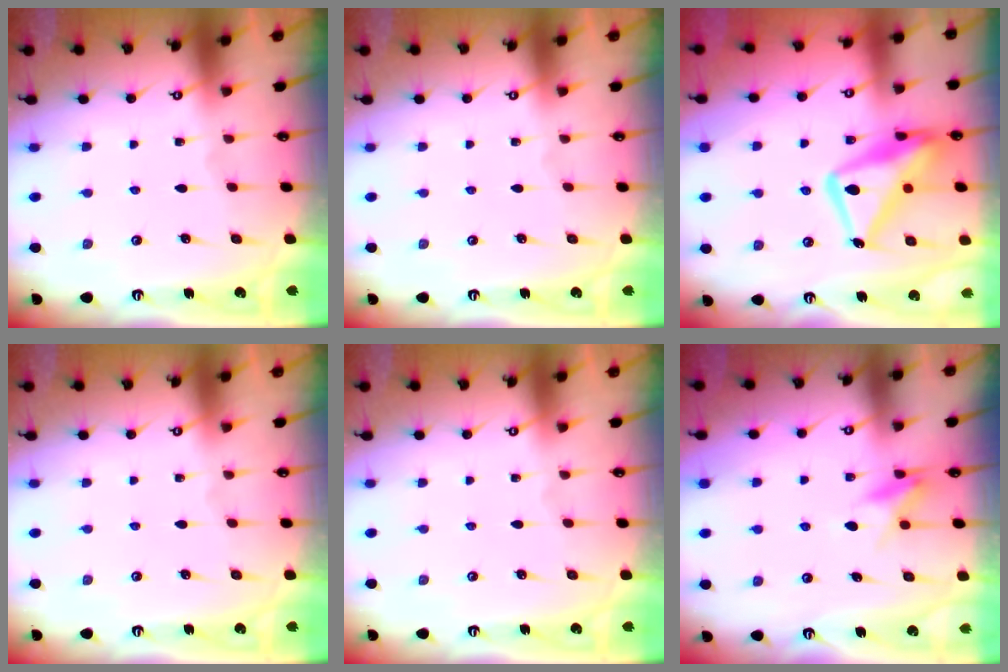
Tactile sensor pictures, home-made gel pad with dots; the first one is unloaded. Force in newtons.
{"total": 0.0}
{"total": 18.0, "press": 17.9, "slide": 1.7}
{"total": 0.0}
{"total": 0.0}
{"total": 7.4, "press": 7.3, "slide": 1.1}